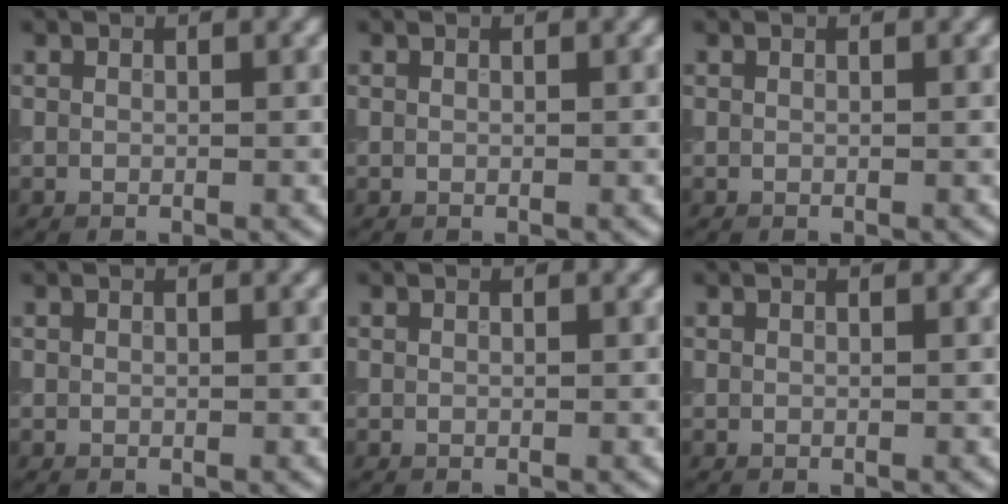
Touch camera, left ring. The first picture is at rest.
{"total": 0.0}
{"total": 0.0}
{"total": 0.0}
{"total": 0.0}
{"total": 0.0}